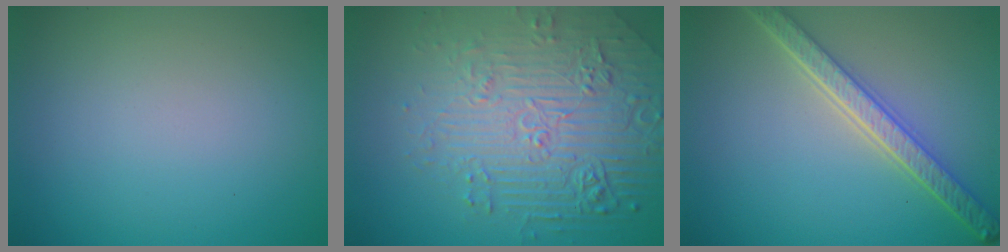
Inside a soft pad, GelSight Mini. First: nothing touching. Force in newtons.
{"total": 8.1, "press": 5.7, "slide": 5.7}
{"total": 4.9, "press": 3.9, "slide": 3.0}